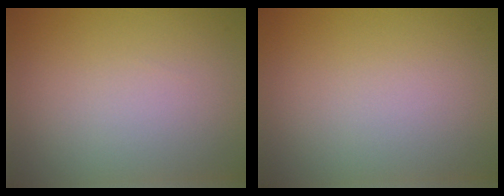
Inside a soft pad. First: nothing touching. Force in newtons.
{"total": 0.0}